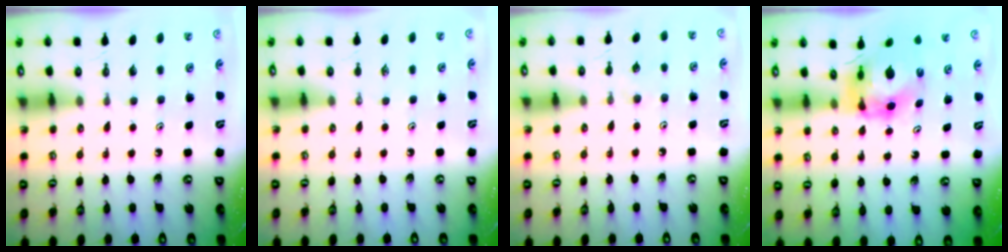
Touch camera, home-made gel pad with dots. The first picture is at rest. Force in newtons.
{"total": 0.0}
{"total": 1.9, "press": 1.8, "slide": 0.3}
{"total": 6.5, "press": 6.4, "slide": 0.5}